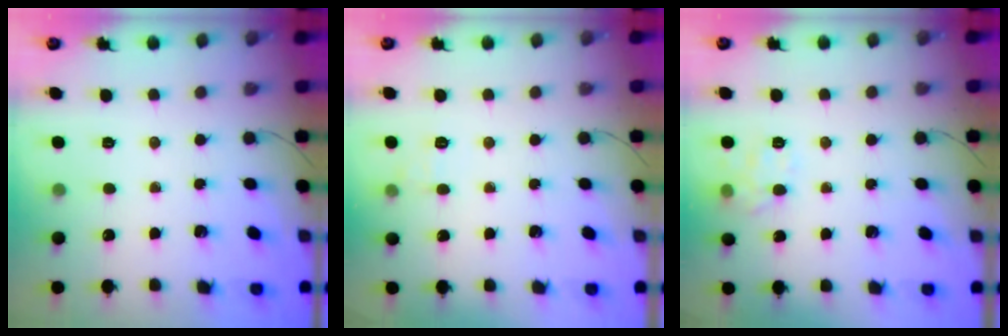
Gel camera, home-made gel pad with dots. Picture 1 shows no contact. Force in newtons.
{"total": 5.5, "press": 5.3, "slide": 1.5}
{"total": 6.0, "press": 5.9, "slide": 1.1}